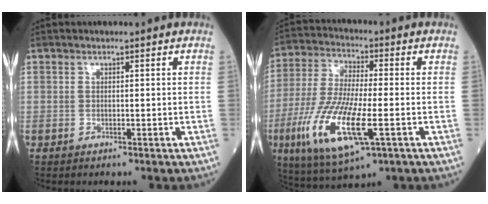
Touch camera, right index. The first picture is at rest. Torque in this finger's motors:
{"motor_torque": [1.15, -0.99, 1.06, 0.21]}